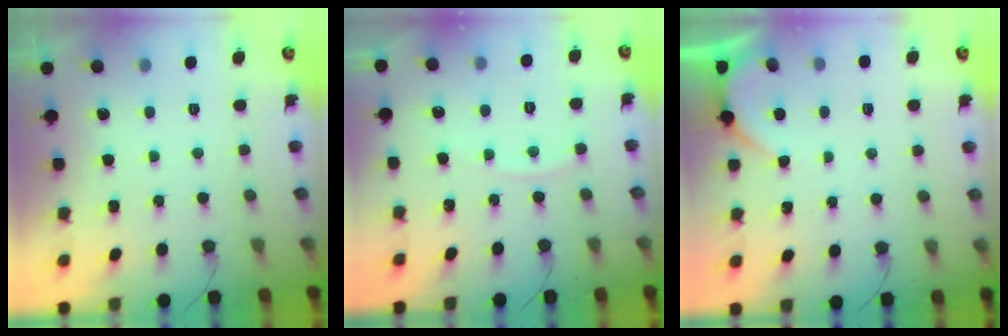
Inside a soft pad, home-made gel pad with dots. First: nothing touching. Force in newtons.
{"total": 2.8, "press": 2.7, "slide": 0.4}
{"total": 1.9, "press": 1.9, "slide": 0.2}